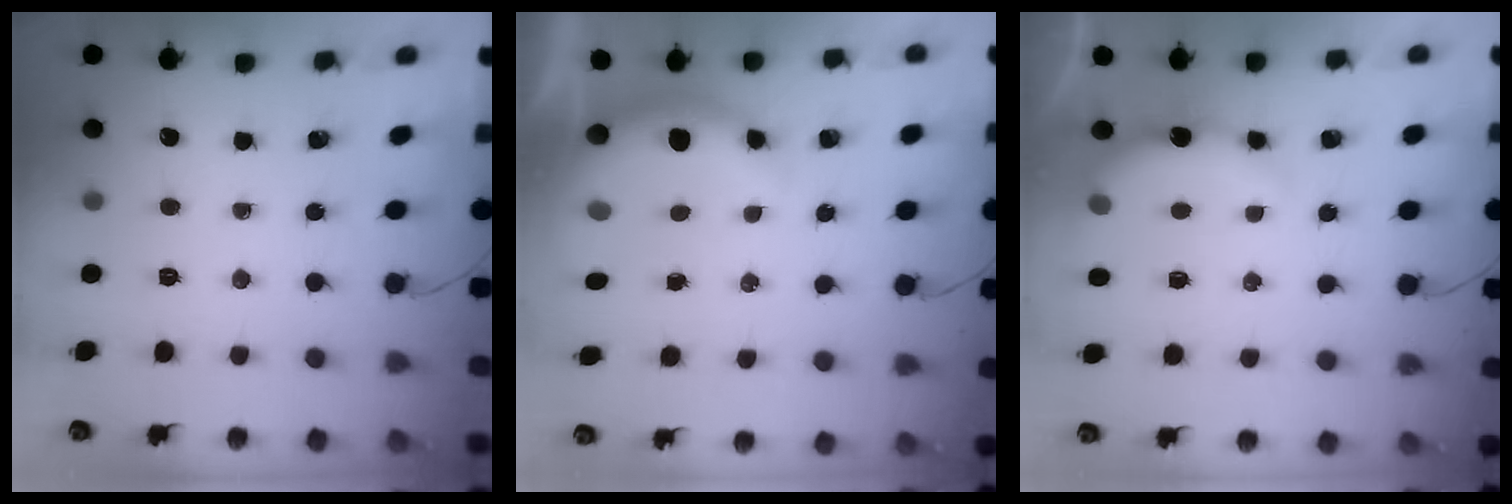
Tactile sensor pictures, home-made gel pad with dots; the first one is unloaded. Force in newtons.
{"total": 7.9, "press": 7.8, "slide": 1.5}
{"total": 5.6, "press": 5.6, "slide": 0.8}